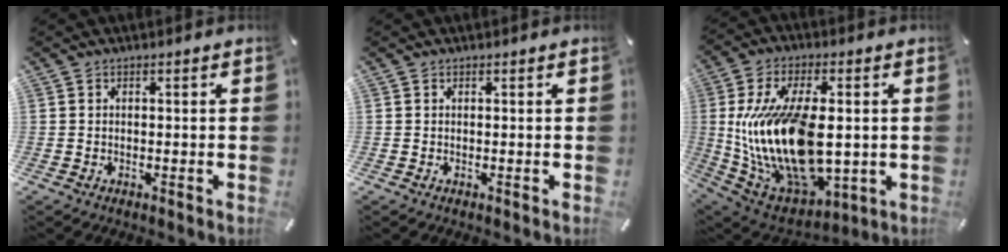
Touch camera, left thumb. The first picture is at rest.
{"total": 0.0}
{"total": 22.7, "force": [0.9, 12.7, 18.8], "torque": [-0.405, -0.017, 0.026]}